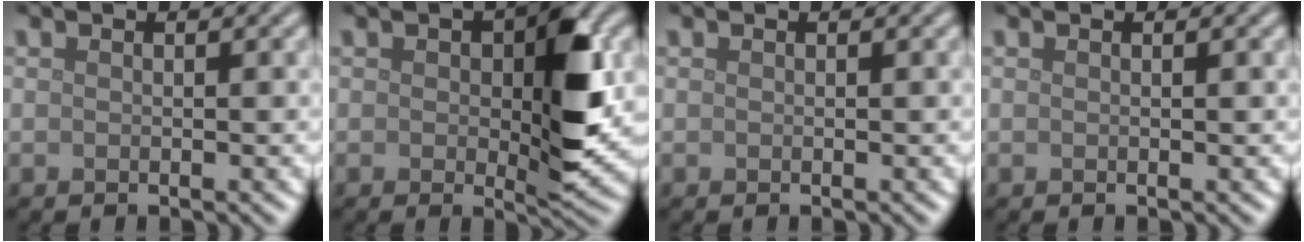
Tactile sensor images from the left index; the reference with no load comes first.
{"total": 6.9, "force": [0.5, 3.0, 6.2], "torque": [-0.083, -0.002, 0.011]}
{"total": 0.0}
{"total": 0.0}